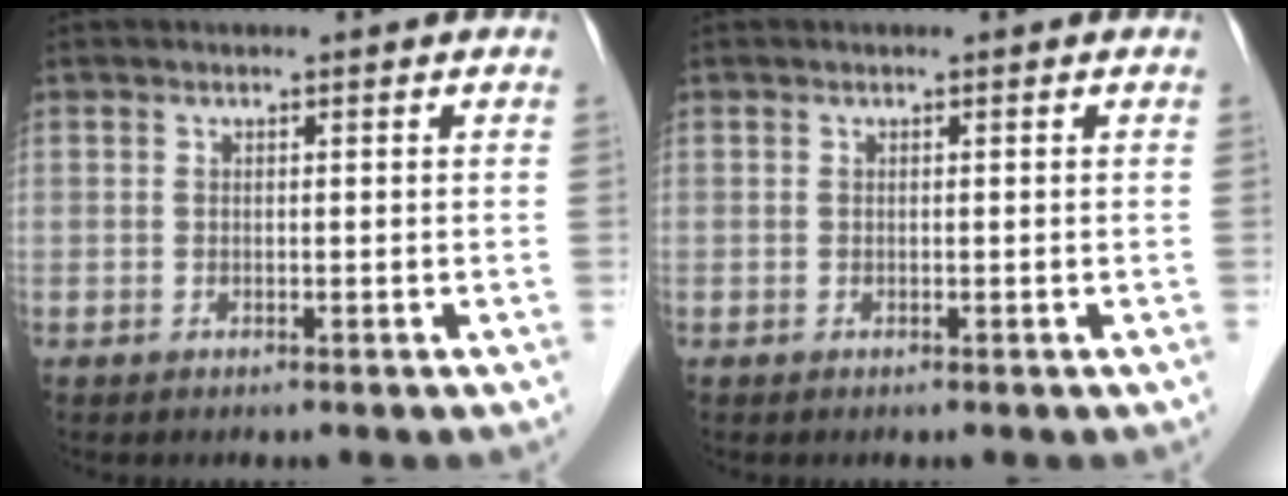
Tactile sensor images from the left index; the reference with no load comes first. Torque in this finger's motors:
{"motor_torque": [-0.03, -0.03, 0.00, -0.02]}